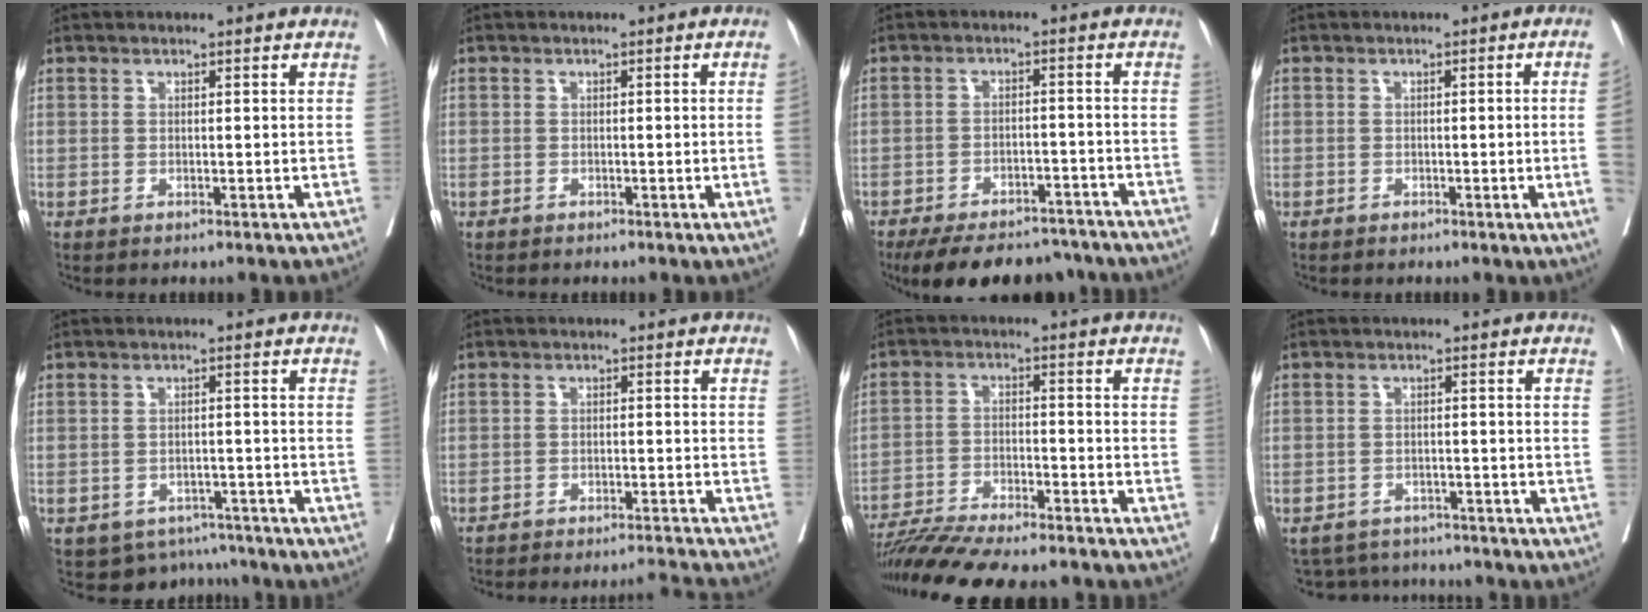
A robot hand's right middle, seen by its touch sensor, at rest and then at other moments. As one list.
[{"total": 1.2, "force": [-0.4, -0.3, 1.1], "torque": [-0.016, 0.001, -0.007]}, {"total": 16.0, "force": [-13.6, 6.1, 5.8], "torque": [-0.112, 0.002, -0.185]}, {"total": 3.4, "force": [-0.8, -0.9, 3.1], "torque": [-0.037, -0.003, -0.012]}, {"total": 5.9, "force": [-5.0, 3.0, -0.6], "torque": [0.019, 0.017, -0.062]}, {"total": 6.7, "force": [-6.5, -1.4, 0.9], "torque": [-0.006, 0.006, -0.102]}, {"total": 17.2, "force": [-15.3, 2.0, 7.6], "torque": [-0.138, -0.021, -0.239]}, {"total": 7.3, "force": [-7.0, 1.9, 0.4], "torque": [-0.006, 0.011, -0.095]}]